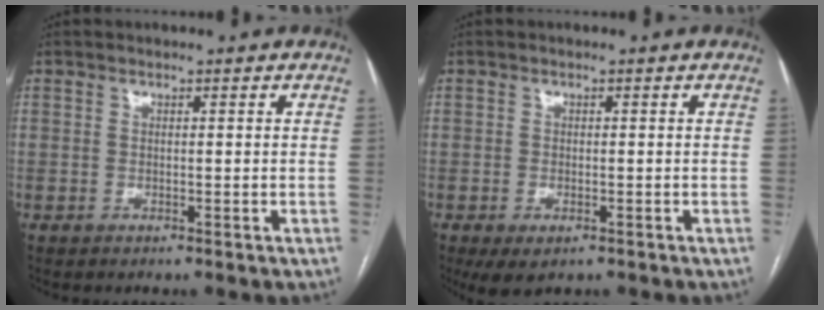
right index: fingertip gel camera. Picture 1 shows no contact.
{"total": 3.6, "force": [-2.0, 1.7, 2.5], "torque": [-0.042, -0.006, -0.021]}